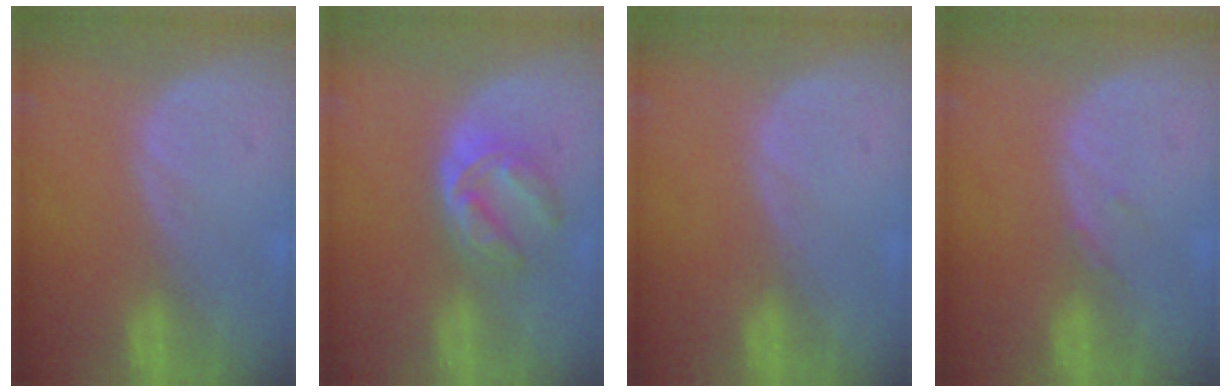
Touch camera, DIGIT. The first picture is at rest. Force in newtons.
{"total": 6.1, "press": 5.2, "slide": 3.2}
{"total": 0.0}
{"total": 0.8, "press": 0.8, "slide": 0.1}